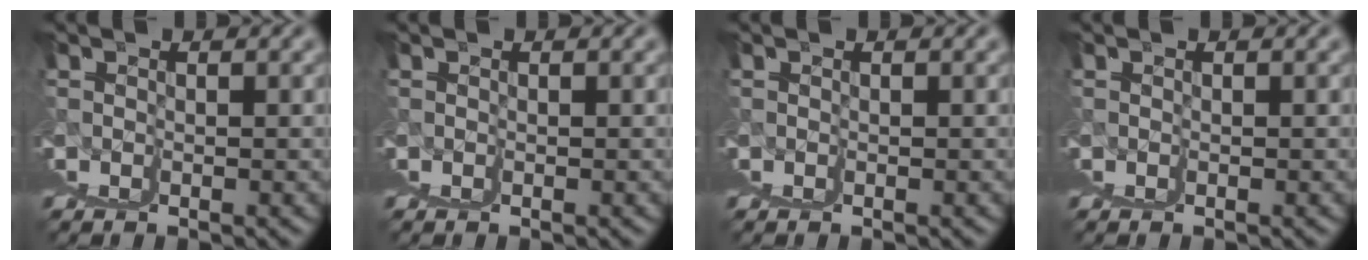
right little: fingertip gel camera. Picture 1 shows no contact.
{"total": 0.0}
{"total": 0.0}
{"total": 0.0}